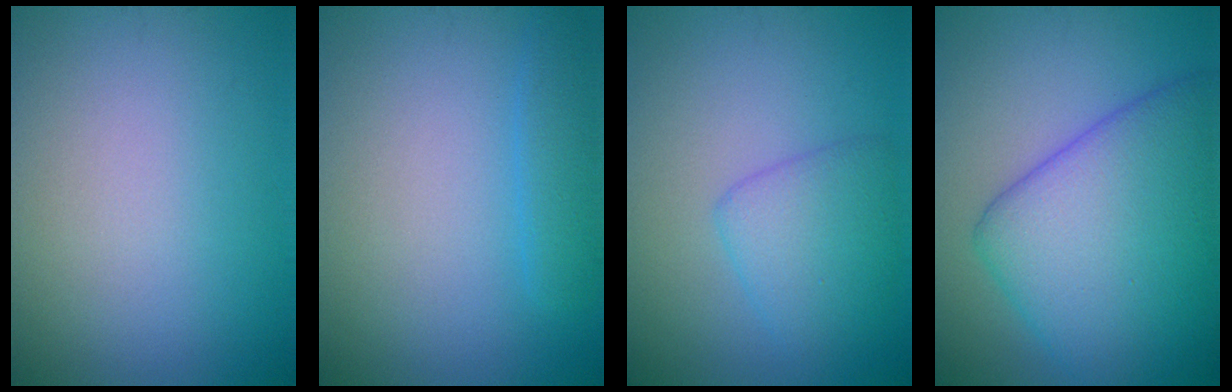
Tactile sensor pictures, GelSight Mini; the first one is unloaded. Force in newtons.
{"total": 2.1, "press": 2.1, "slide": 0.1}
{"total": 3.4, "press": 3.4, "slide": 0.2}
{"total": 11.1, "press": 11.1, "slide": 0.3}